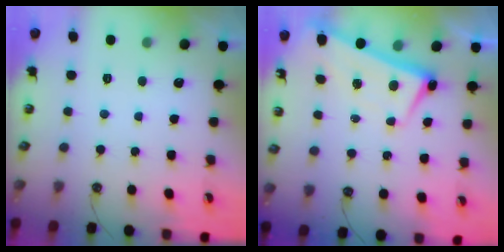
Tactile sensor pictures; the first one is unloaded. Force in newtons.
{"total": 2.5, "press": 2.4, "slide": 0.6}